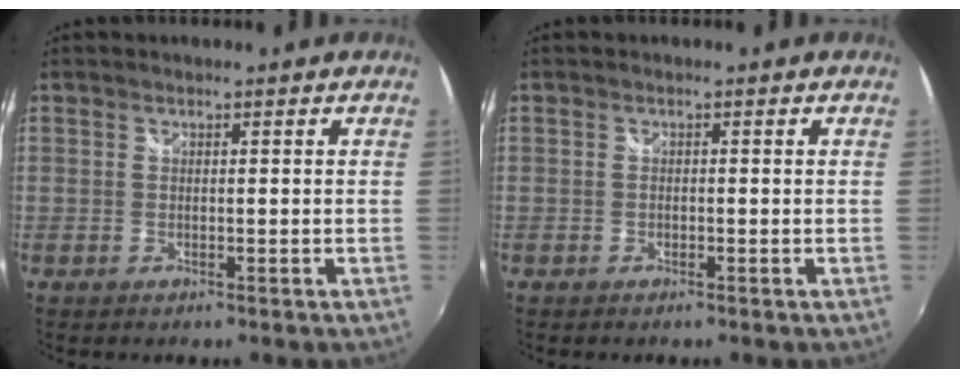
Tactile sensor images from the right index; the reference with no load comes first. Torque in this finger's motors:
{"motor_torque": [-1.08, 1.06, 0.00, 0.00]}